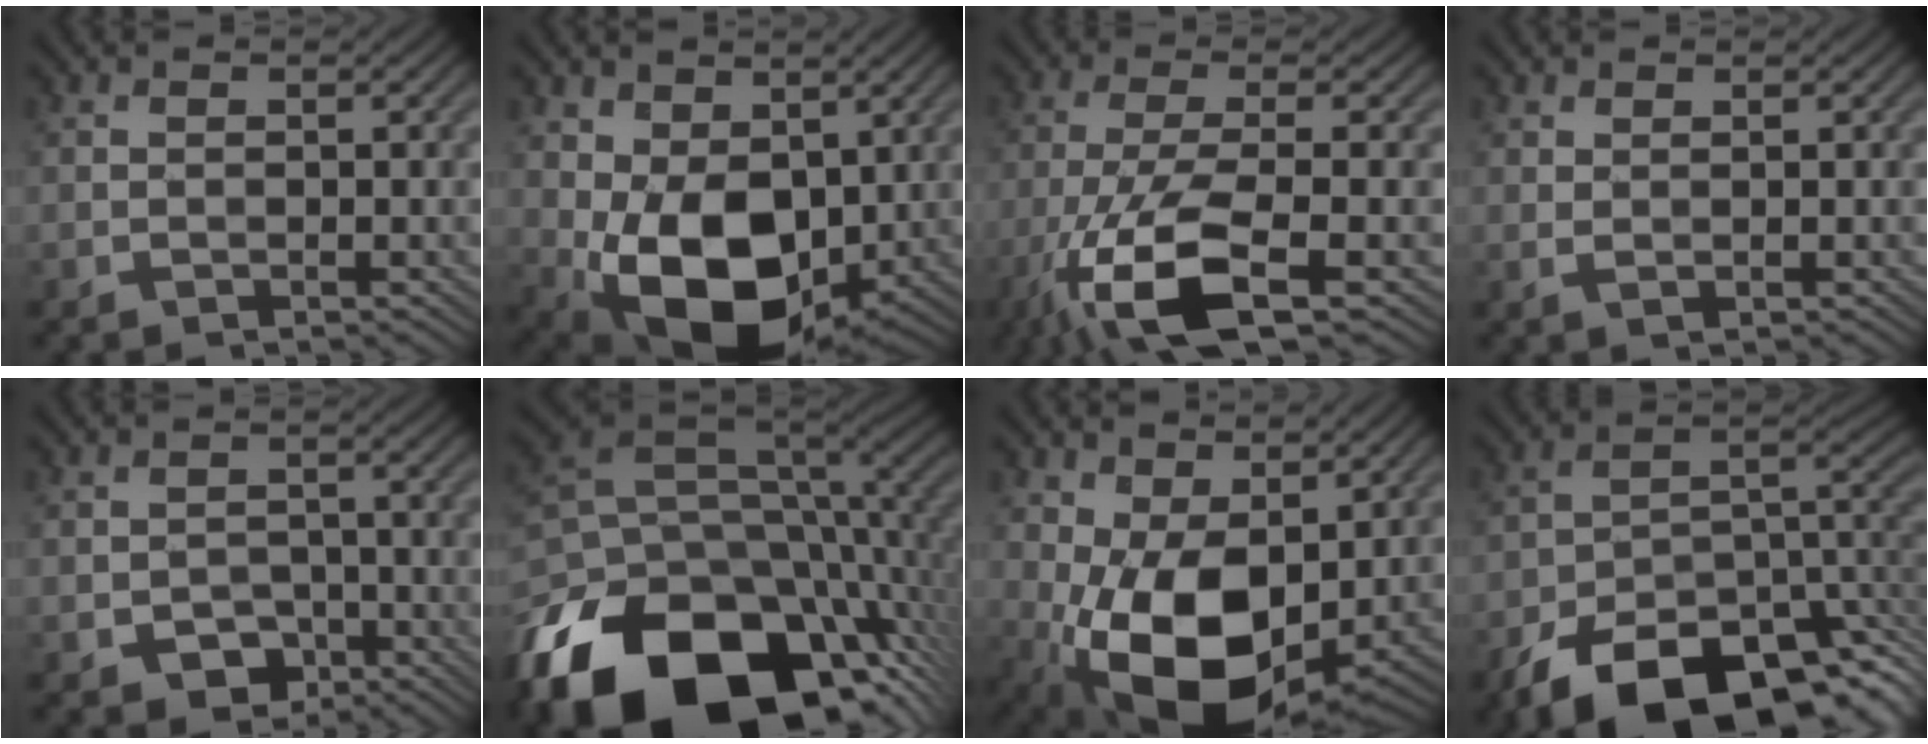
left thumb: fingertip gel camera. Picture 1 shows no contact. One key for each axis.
{"total": 12.6, "fx": 0.0, "fy": 8.3, "fz": 9.5, "tx": -0.196, "ty": -0.029, "tz": 0.005}
{"total": 11.8, "fx": -5.7, "fy": 3.1, "fz": 9.8, "tx": -0.203, "ty": -0.018, "tz": -0.113}
{"total": 1.0, "fx": 0.9, "fy": -0.2, "fz": 0.4, "tx": -0.014, "ty": 0.004, "tz": 0.017}
{"total": 3.3, "fx": -1.8, "fy": 2.3, "fz": 1.5, "tx": -0.023, "ty": -0.005, "tz": -0.034}
{"total": 20.1, "fx": -9.4, "fy": 11.7, "fz": 13.4, "tx": -0.321, "ty": -0.044, "tz": -0.132}
{"total": 14.4, "fx": -0.8, "fy": 8.8, "fz": 11.3, "tx": -0.224, "ty": -0.035, "tz": -0.003}
{"total": 16.4, "fx": -10.7, "fy": 7.8, "fz": 9.6, "tx": -0.165, "ty": -0.029, "tz": -0.168}